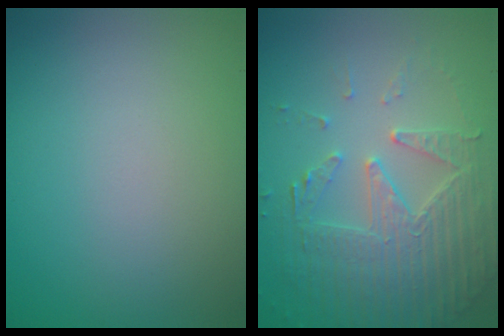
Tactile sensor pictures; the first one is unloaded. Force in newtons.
{"total": 4.9, "press": 4.3, "slide": 2.3}